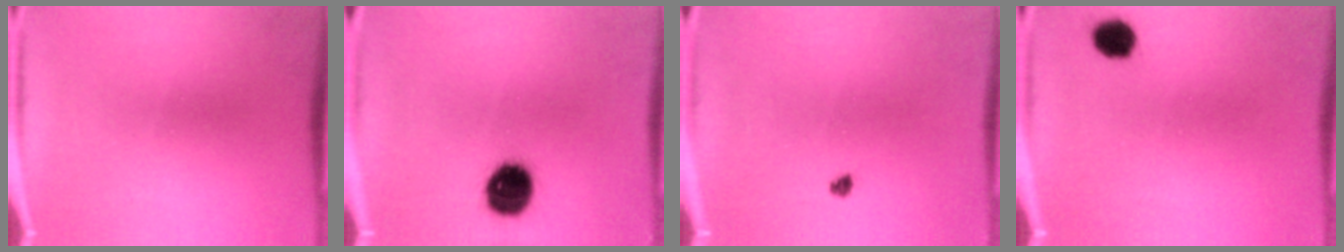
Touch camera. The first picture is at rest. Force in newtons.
{"total": 10.6}
{"total": 1.0}
{"total": 4.3}